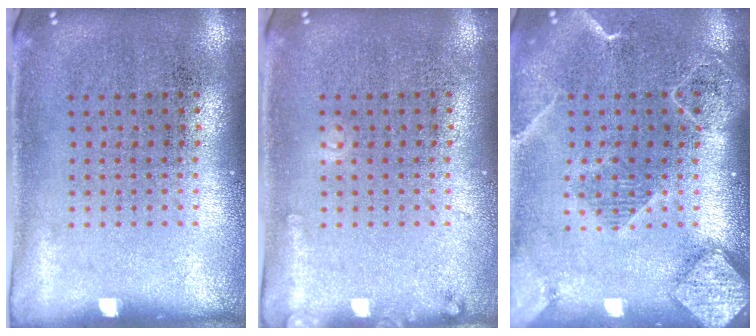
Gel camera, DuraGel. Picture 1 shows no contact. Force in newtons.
{"total": 0.9, "press": 0.9, "slide": 0.1}
{"total": 2.1, "press": 1.9, "slide": 0.9}